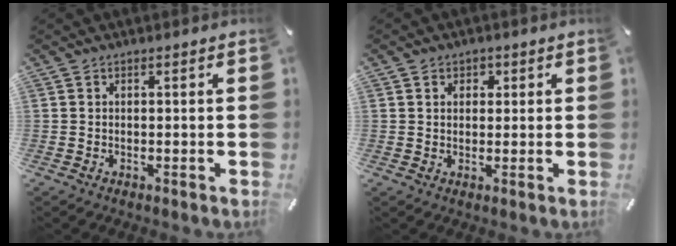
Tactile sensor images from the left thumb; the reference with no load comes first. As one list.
[{"total": 2.3, "force": [0.5, 2.1, 0.7], "torque": [-0.001, 0.002, 0.002]}]